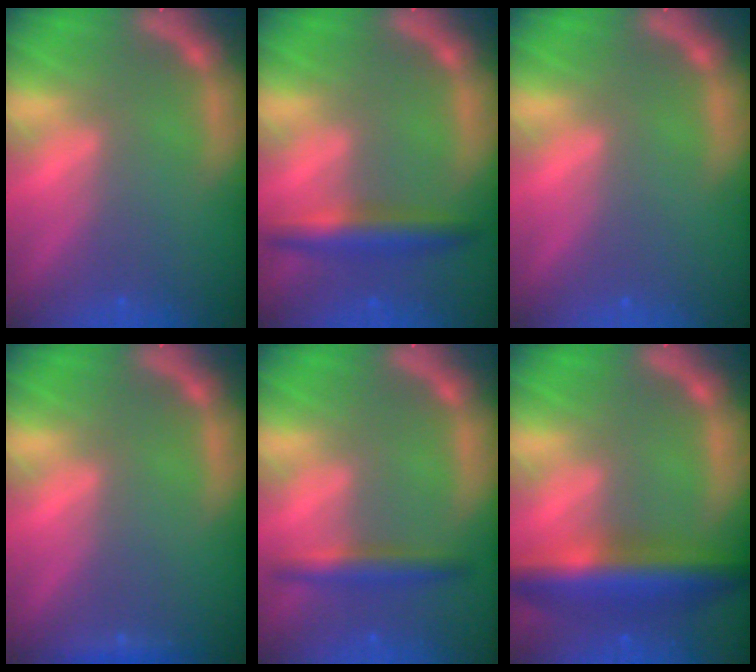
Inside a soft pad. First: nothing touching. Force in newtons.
{"total": 4.0}
{"total": 0.0}
{"total": 0.9}
{"total": 3.0}
{"total": 7.5}